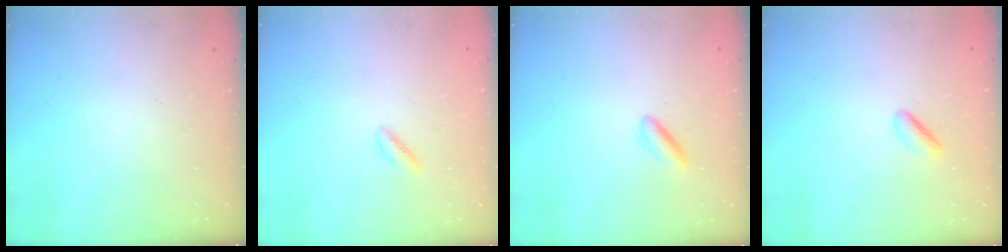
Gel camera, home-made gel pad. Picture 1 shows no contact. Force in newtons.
{"total": 1.9, "press": 1.7, "slide": 1.0}
{"total": 2.8, "press": 2.6, "slide": 0.8}
{"total": 2.3, "press": 2.0, "slide": 1.1}